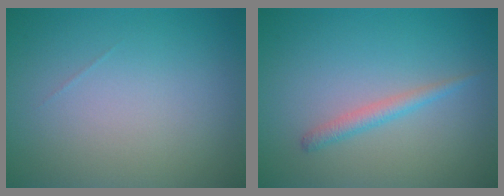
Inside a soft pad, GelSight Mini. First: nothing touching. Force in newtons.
{"total": 1.5, "press": 1.5, "slide": 0.0}